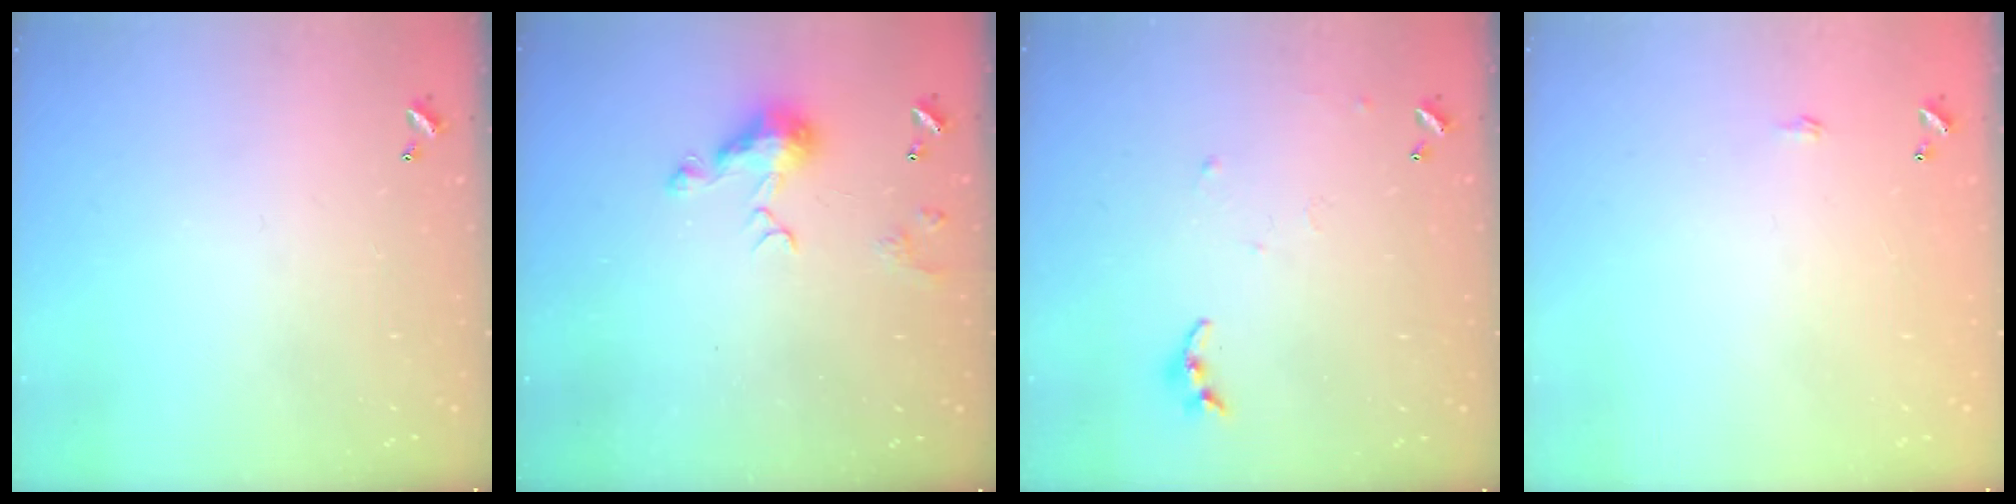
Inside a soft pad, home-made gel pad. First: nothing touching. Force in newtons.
{"total": 7.3, "press": 7.3, "slide": 1.0}
{"total": 5.7, "press": 5.6, "slide": 0.6}
{"total": 0.6, "press": 0.6, "slide": 0.2}